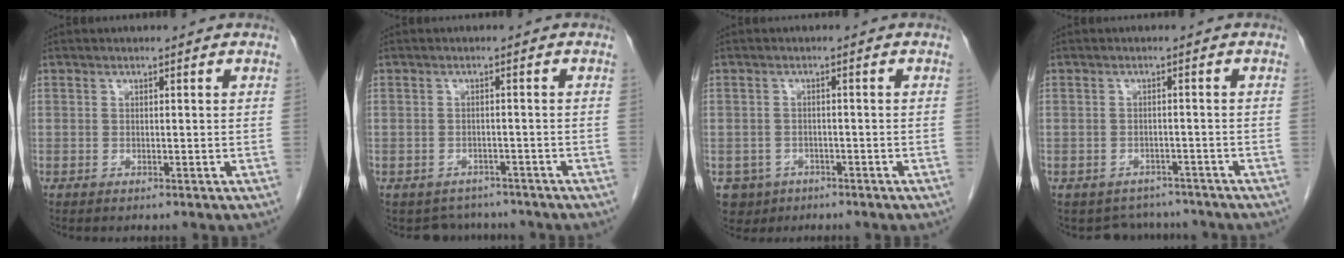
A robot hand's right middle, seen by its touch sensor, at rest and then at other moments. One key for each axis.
{"total": 4.4, "fx": -3.8, "fy": 2.2, "fz": -0.3, "tx": 0.005, "ty": 0.010, "tz": -0.050}
{"total": 4.2, "fx": -2.5, "fy": 3.4, "fz": 0.3, "tx": -0.008, "ty": 0.004, "tz": -0.036}
{"total": 5.5, "fx": -4.8, "fy": 2.6, "fz": -0.3, "tx": 0.009, "ty": 0.016, "tz": -0.059}